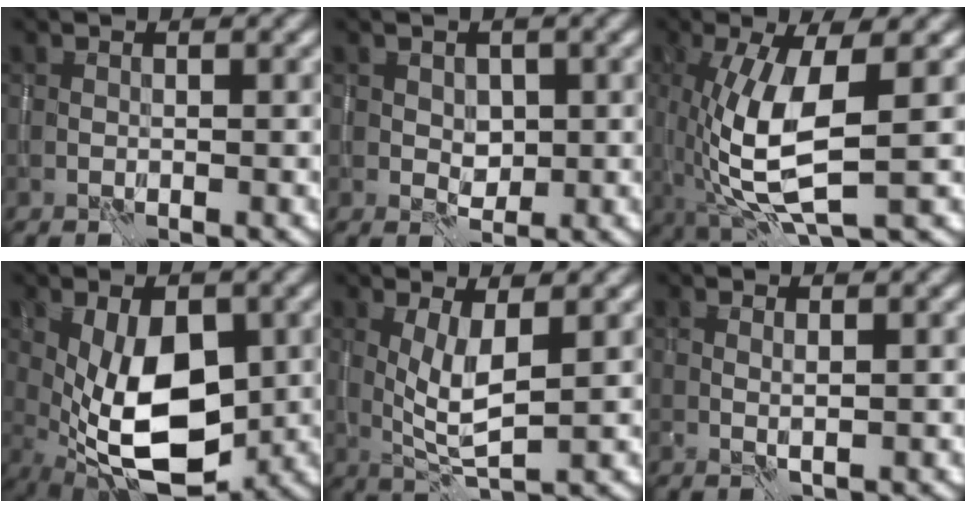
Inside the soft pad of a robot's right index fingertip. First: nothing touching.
{"total": 1.5, "force": [0.3, 1.2, 0.8], "torque": [-0.013, -0.004, 0.008]}
{"total": 7.7, "force": [-0.6, 2.4, 7.2], "torque": [-0.166, -0.004, -0.012]}
{"total": 8.9, "force": [-0.6, 4.5, 7.7], "torque": [-0.146, -0.010, -0.010]}
{"total": 3.9, "force": [0.7, 0.9, 3.7], "torque": [-0.075, -0.009, 0.017]}
{"total": 0.8, "force": [0.4, -0.2, 0.6], "torque": [-0.012, -0.002, 0.006]}